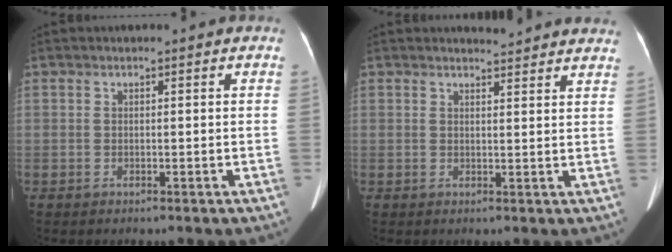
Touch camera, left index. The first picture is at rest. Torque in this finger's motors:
{"motor_torque": [-0.08, -0.18, -0.07, -0.02]}